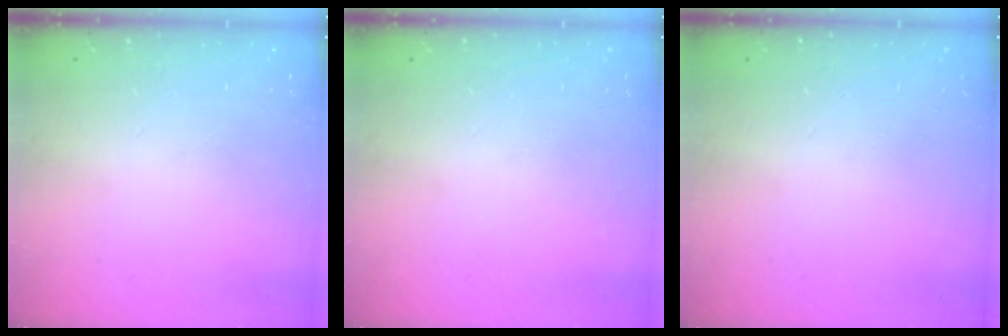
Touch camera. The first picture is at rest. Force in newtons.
{"total": 0.0}
{"total": 0.0}